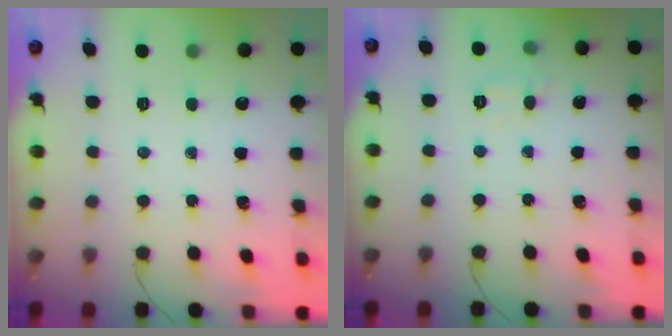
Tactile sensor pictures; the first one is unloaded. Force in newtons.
{"total": 5.7, "press": 5.5, "slide": 1.4}